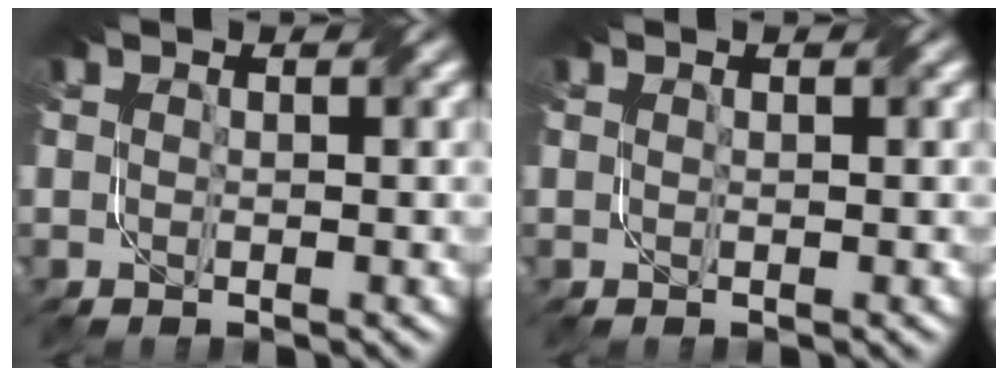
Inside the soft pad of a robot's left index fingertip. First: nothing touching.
{"total": 0.0}